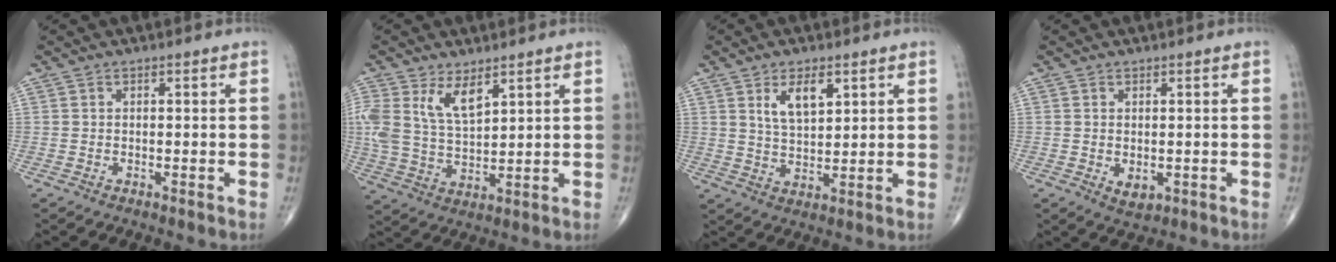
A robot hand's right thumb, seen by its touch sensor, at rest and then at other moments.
{"total": 9.7, "force": [5.0, 4.5, 6.9], "torque": [-0.135, -0.020, 0.108]}
{"total": 6.5, "force": [3.1, 3.1, 4.9], "torque": [-0.073, -0.022, 0.060]}
{"total": 2.5, "force": [-0.3, 1.6, 1.9], "torque": [-0.021, -0.004, 0.002]}